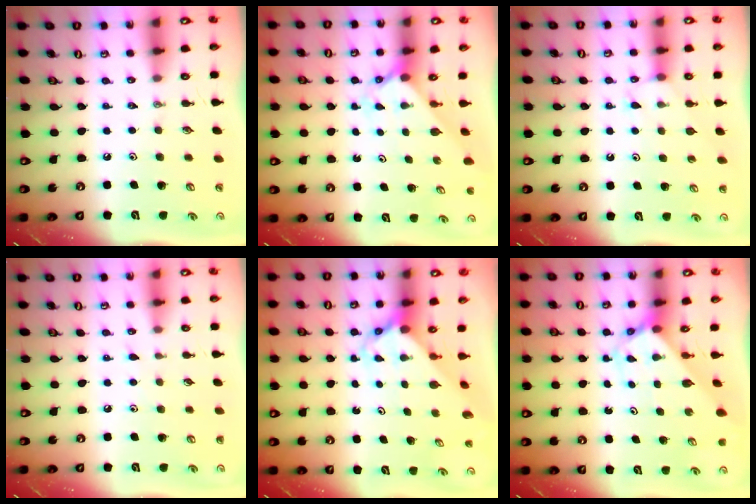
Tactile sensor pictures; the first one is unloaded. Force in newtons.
{"total": 2.0, "press": 2.0, "slide": 0.2}
{"total": 6.0, "press": 6.0, "slide": 0.7}
{"total": 2.7, "press": 2.7, "slide": 0.3}
{"total": 3.6, "press": 3.6, "slide": 0.4}
{"total": 2.7, "press": 2.7, "slide": 0.2}